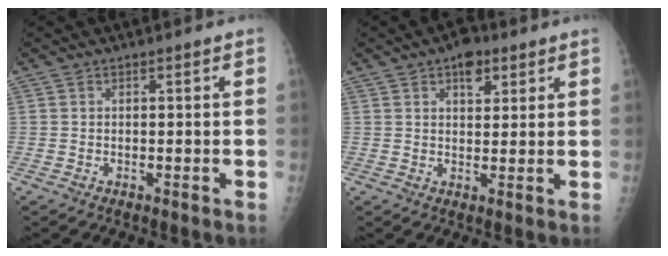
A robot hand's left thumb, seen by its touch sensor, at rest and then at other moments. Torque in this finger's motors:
{"motor_torque": [0.48, 0.45, 0.31, -0.36, 0.05]}